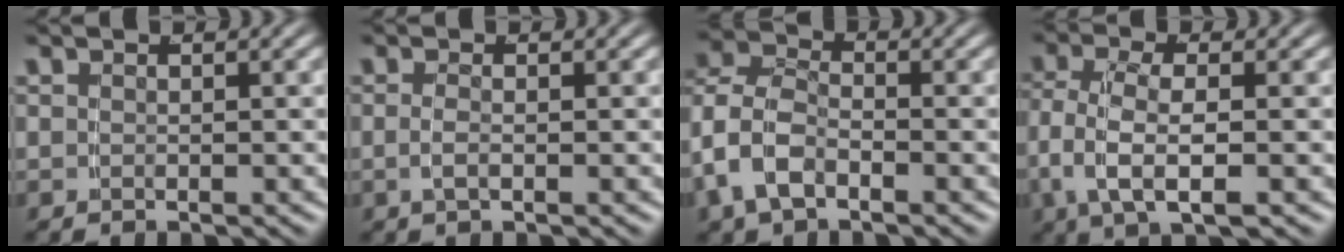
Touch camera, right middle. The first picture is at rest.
{"total": 1.1, "force": [-0.5, -0.2, 0.9], "torque": [-0.024, -0.010, -0.003]}
{"total": 6.9, "force": [-1.1, 5.7, 3.6], "torque": [-0.102, -0.017, -0.021]}
{"total": 4.8, "force": [-0.6, 2.3, 4.2], "torque": [-0.101, -0.013, -0.003]}